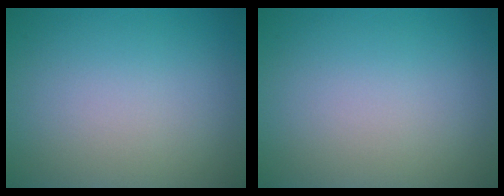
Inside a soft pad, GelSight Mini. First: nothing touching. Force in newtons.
{"total": 0.0}